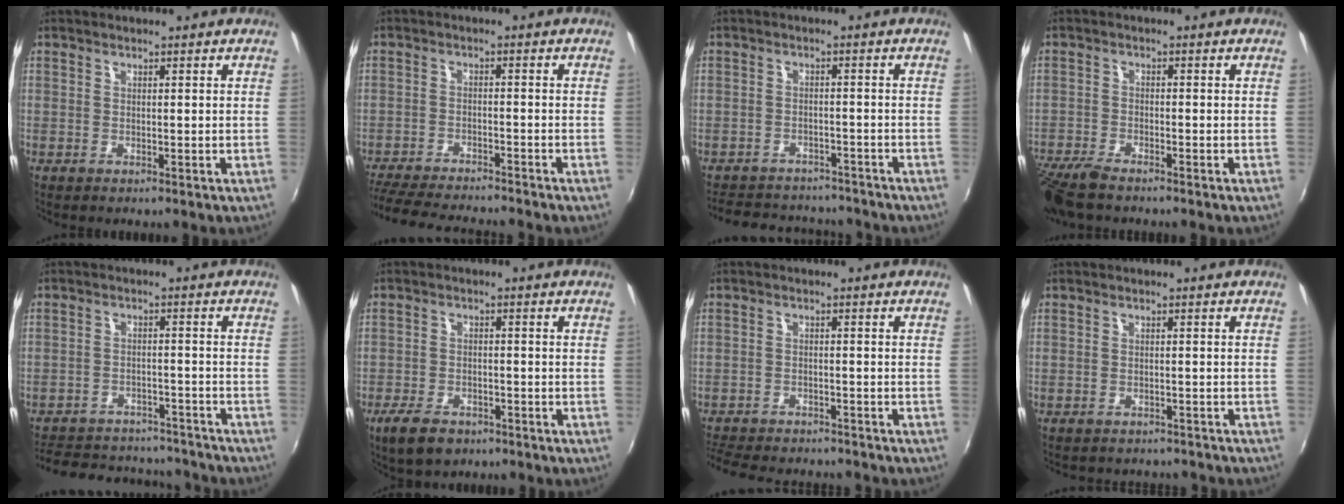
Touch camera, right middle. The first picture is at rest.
{"total": 13.3, "force": [-12.0, 1.3, 5.5], "torque": [-0.126, -0.023, -0.193]}
{"total": 14.0, "force": [-12.1, 5.4, 4.3], "torque": [-0.106, 0.023, -0.165]}
{"total": 8.2, "force": [-6.9, 1.8, 4.1], "torque": [-0.110, -0.031, -0.131]}
{"total": 20.5, "force": [-17.5, 8.0, 7.2], "torque": [-0.166, 0.023, -0.223]}
{"total": 7.2, "force": [-5.0, 3.8, 3.6], "torque": [-0.097, -0.011, -0.086]}
{"total": 12.5, "force": [-11.1, 3.5, 4.5], "torque": [-0.115, -0.016, -0.170]}
{"total": 7.8, "force": [-6.9, 2.4, 2.5], "torque": [-0.057, -0.017, -0.091]}